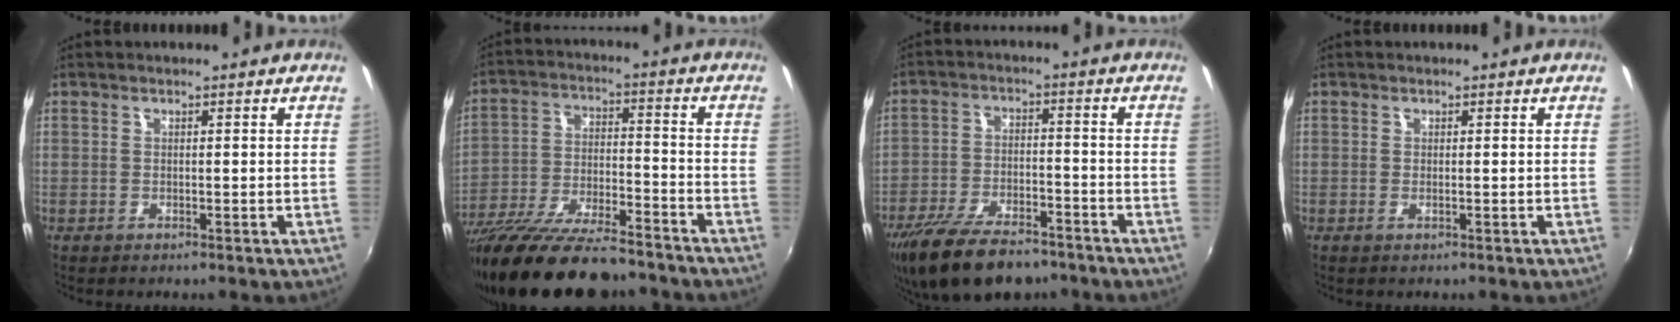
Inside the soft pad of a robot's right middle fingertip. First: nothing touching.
{"total": 20.8, "force": [-17.1, 3.3, 11.4], "torque": [-0.227, -0.055, -0.293]}
{"total": 15.6, "force": [-11.9, 5.9, 8.2], "torque": [-0.178, -0.027, -0.201]}
{"total": 0.7, "force": [-0.1, -0.5, 0.5], "torque": [-0.008, -0.001, -0.003]}